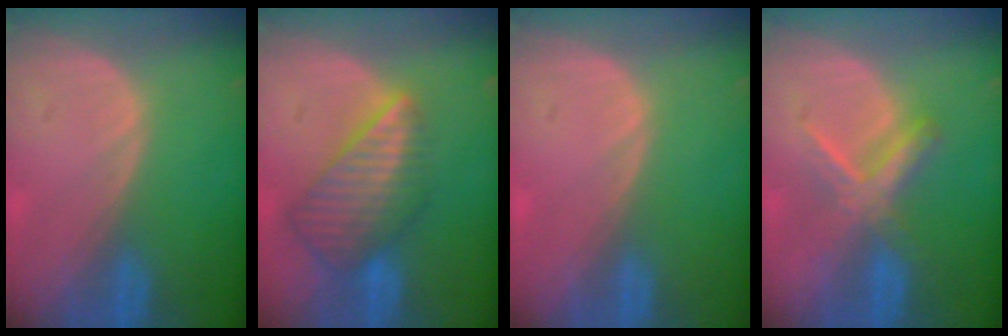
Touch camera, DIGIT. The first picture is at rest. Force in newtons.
{"total": 8.8, "press": 7.6, "slide": 4.4}
{"total": 0.7, "press": 0.1, "slide": 0.7}
{"total": 5.5, "press": 5.5, "slide": 0.7}